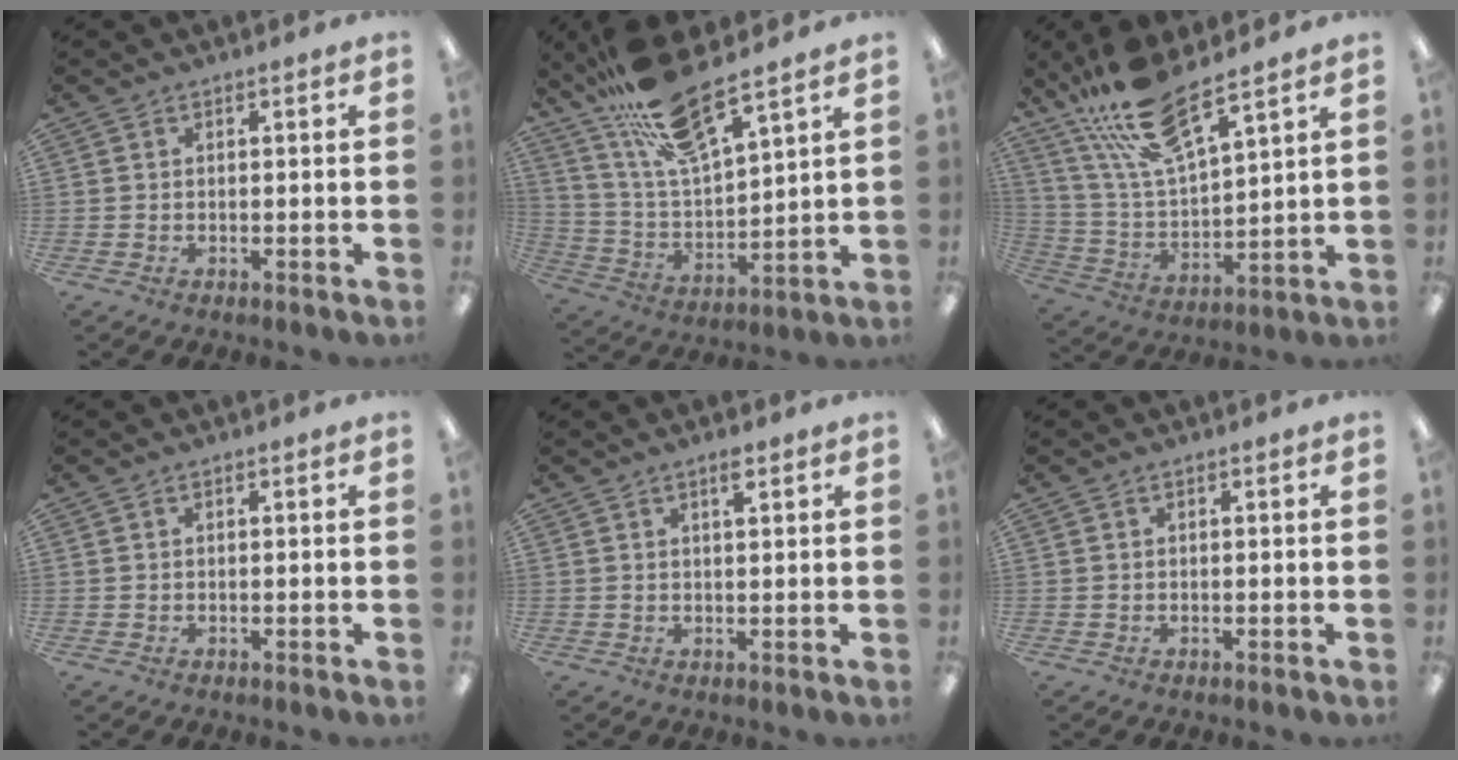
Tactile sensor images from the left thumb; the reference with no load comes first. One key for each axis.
{"total": 17.4, "fx": 13.9, "fy": 3.6, "fz": 9.8, "tx": -0.203, "ty": -0.074, "tz": 0.241}
{"total": 16.0, "fx": 12.6, "fy": 4.1, "fz": 9.1, "tx": -0.195, "ty": -0.059, "tz": 0.221}
{"total": 0.0}
{"total": 2.4, "fx": 1.7, "fy": 0.4, "fz": 1.6, "tx": -0.029, "ty": -0.001, "tz": 0.027}
{"total": 0.0}